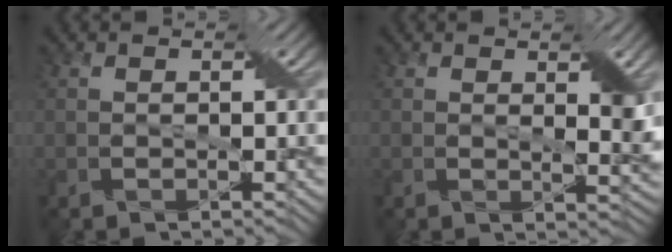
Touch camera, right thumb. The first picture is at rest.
{"total": 2.8, "force": [1.2, 0.9, 2.3], "torque": [-0.039, -0.003, 0.023]}